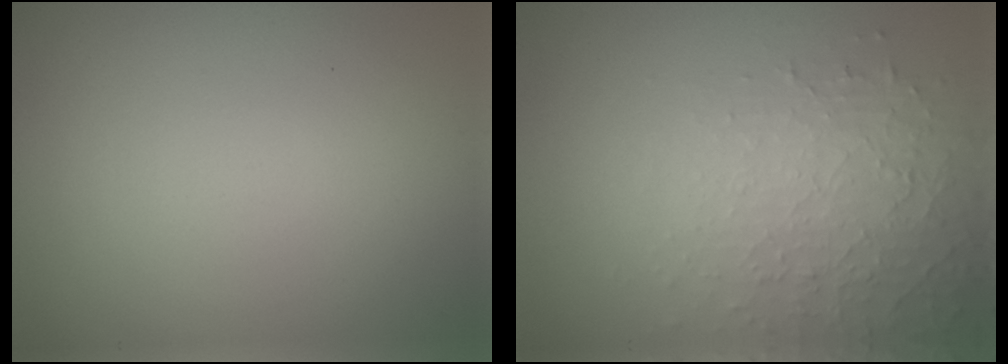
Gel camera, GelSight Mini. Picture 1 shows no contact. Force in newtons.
{"total": 4.8, "press": 3.2, "slide": 3.6}